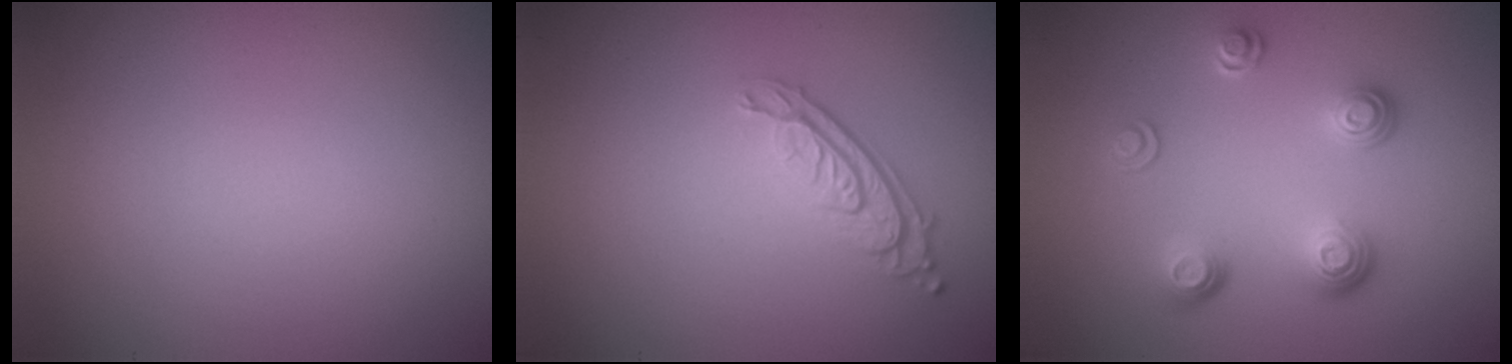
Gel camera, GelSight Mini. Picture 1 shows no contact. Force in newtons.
{"total": 3.0, "press": 2.1, "slide": 2.1}
{"total": 3.6, "press": 2.6, "slide": 2.4}